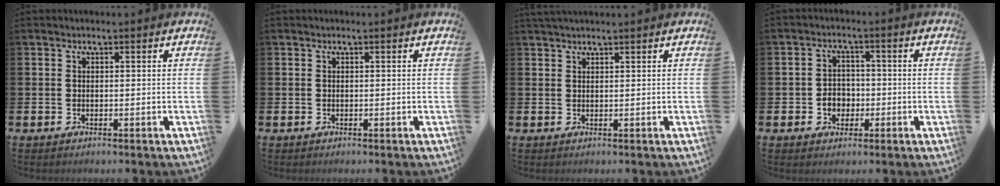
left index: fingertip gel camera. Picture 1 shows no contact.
{"total": 0.0}
{"total": 1.4, "force": [1.3, 0.1, 0.4], "torque": [-0.007, 0.001, 0.024]}
{"total": 3.4, "force": [-0.9, 2.9, 1.4], "torque": [-0.018, 0.000, -0.025]}